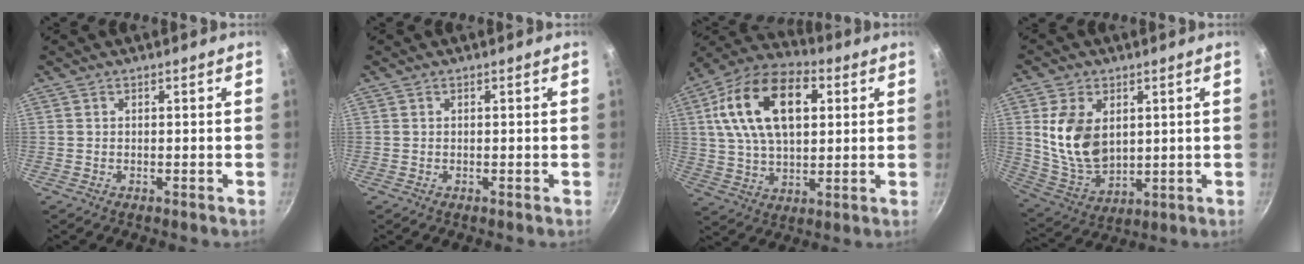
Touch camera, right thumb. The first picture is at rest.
{"total": 0.0}
{"total": 20.4, "force": [5.4, 12.0, 15.5], "torque": [-0.260, 0.008, 0.082]}
{"total": 13.1, "force": [2.7, 8.8, 9.4], "torque": [-0.162, -0.027, 0.067]}